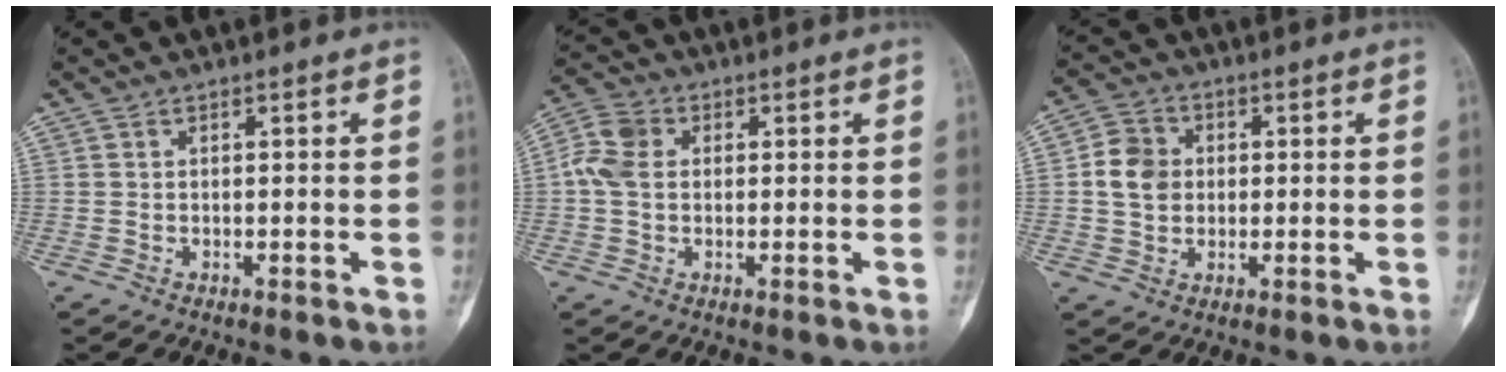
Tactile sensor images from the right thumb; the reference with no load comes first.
{"total": 6.5, "force": [0.6, 4.8, 4.3], "torque": [-0.098, 0.019, 0.006]}
{"total": 6.9, "force": [0.5, 5.8, 3.7], "torque": [-0.048, 0.008, 0.003]}